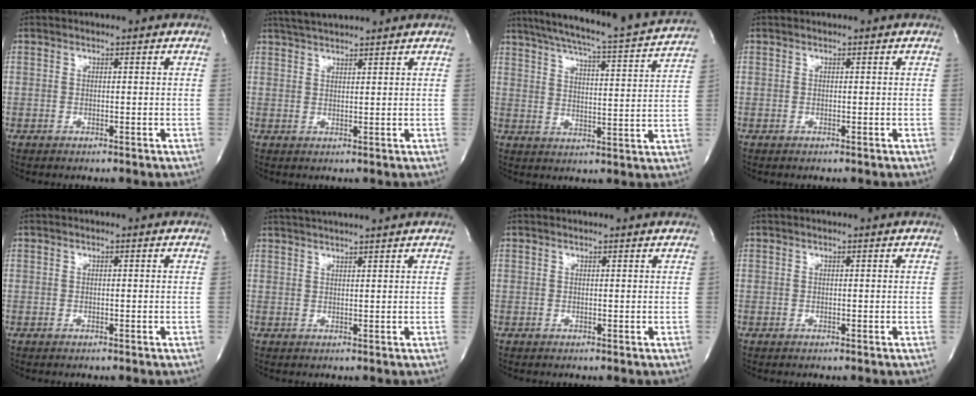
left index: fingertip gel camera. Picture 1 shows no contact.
{"total": 5.4, "force": [5.0, 0.1, 1.9], "torque": [-0.038, 0.026, 0.084]}
{"total": 19.8, "force": [17.9, -0.1, 8.4], "torque": [-0.141, -0.030, 0.234]}
{"total": 0.0}
{"total": 0.0}
{"total": 7.1, "force": [6.5, -0.9, 2.7], "torque": [-0.048, 0.022, 0.089]}
{"total": 1.9, "force": [1.8, 0.3, 0.2], "torque": [-0.014, 0.009, 0.016]}
{"total": 0.0}